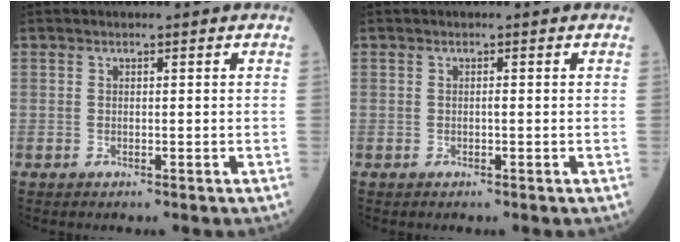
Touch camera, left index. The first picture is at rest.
{"total": 0.0}